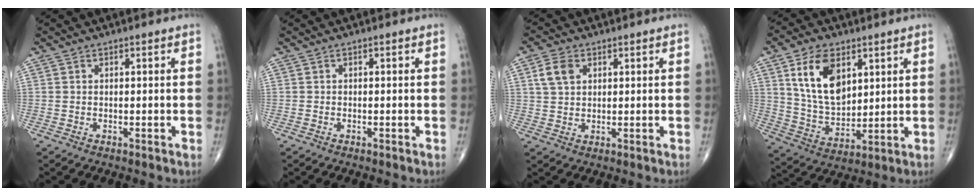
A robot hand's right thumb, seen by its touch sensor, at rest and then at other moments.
{"total": 0.0}
{"total": 4.7, "force": [1.8, 3.2, 3.0], "torque": [-0.052, 0.001, 0.034]}
{"total": 13.5, "force": [5.3, 8.2, 9.3], "torque": [-0.147, -0.027, 0.112]}